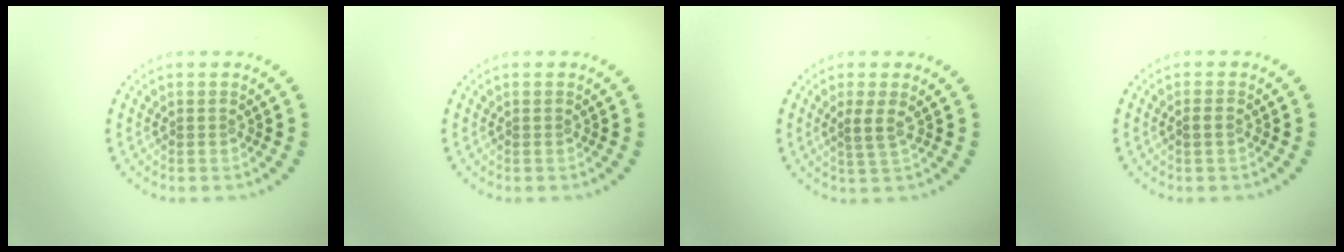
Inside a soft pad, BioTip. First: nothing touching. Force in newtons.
{"total": 0.0}
{"total": 1.6, "press": 1.3, "slide": 1.0}
{"total": 0.9, "press": 0.9, "slide": 0.2}